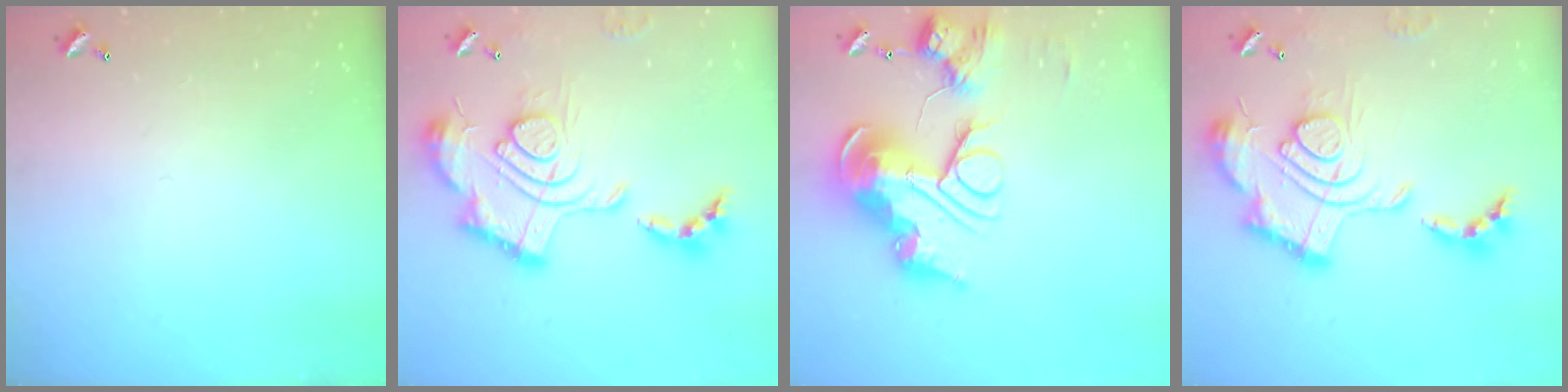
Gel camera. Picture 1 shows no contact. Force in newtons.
{"total": 2.5, "press": 1.9, "slide": 1.7}
{"total": 0.9, "press": 0.9, "slide": 0.0}
{"total": 2.5, "press": 1.9, "slide": 1.7}